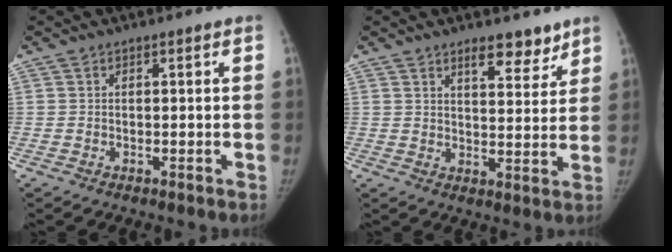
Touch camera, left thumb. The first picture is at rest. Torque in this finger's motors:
{"motor_torque": [0.64, 0.17, 0.73, -0.73, 0.12]}